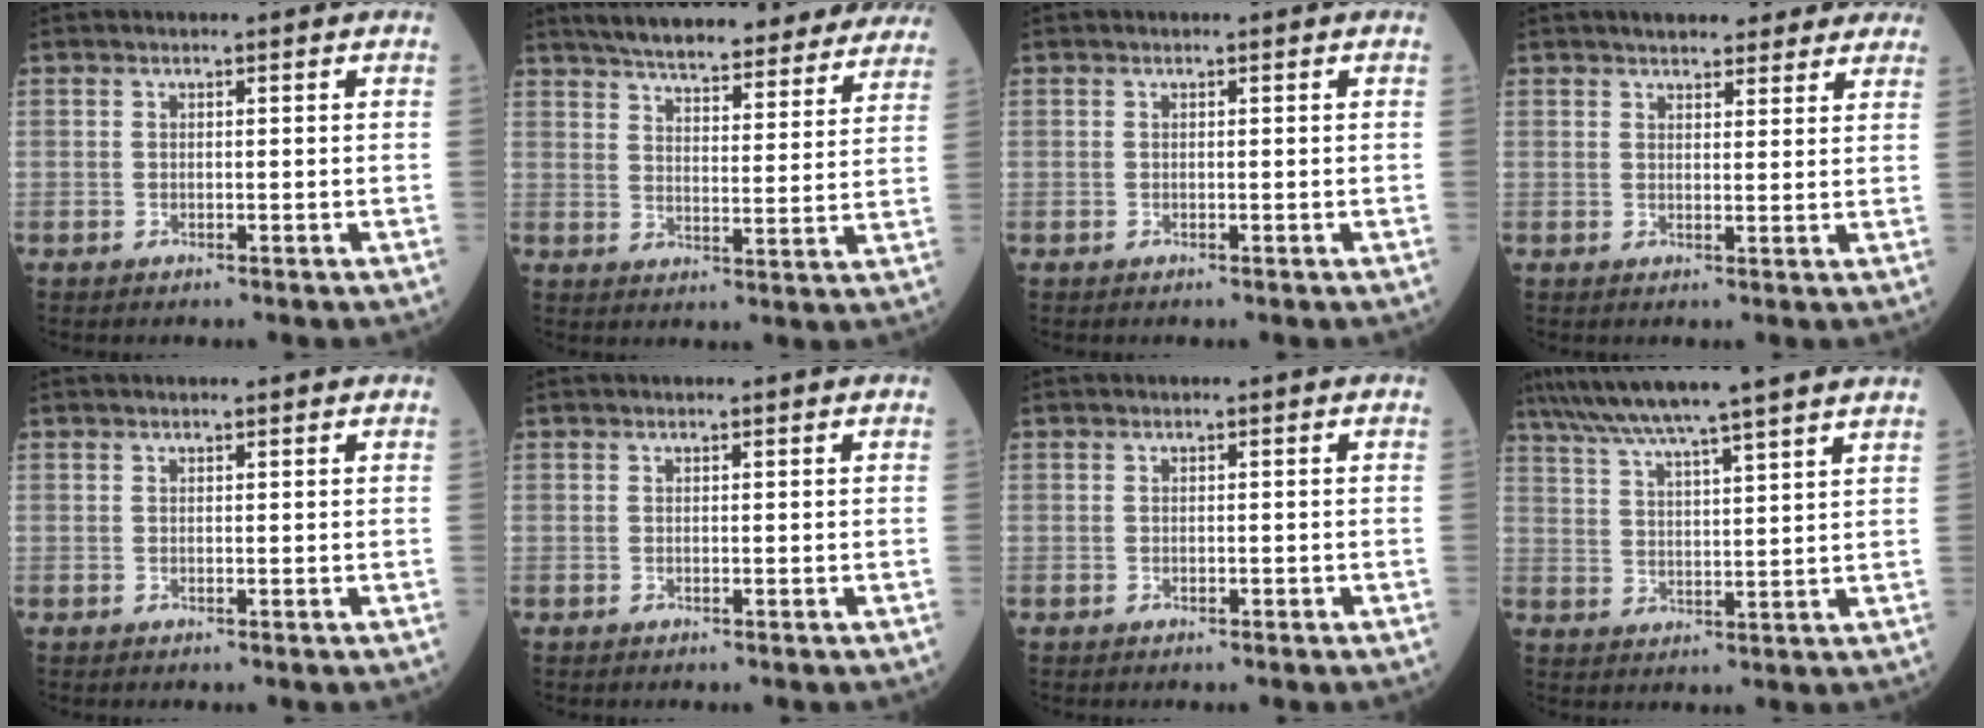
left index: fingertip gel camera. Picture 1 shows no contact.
{"total": 28.6, "force": [25.5, 5.8, 11.6], "torque": [-0.181, -0.026, 0.317]}
{"total": 0.0}
{"total": 10.3, "force": [8.9, 3.1, 4.2], "torque": [-0.033, 0.019, 0.104]}
{"total": 2.0, "force": [1.8, 0.2, 0.9], "torque": [-0.009, 0.019, 0.024]}
{"total": 0.8, "force": [0.7, 0.0, 0.3], "torque": [-0.008, 0.009, 0.012]}
{"total": 0.0}
{"total": 16.2, "force": [13.9, -1.6, 8.1], "torque": [-0.141, 0.011, 0.197]}